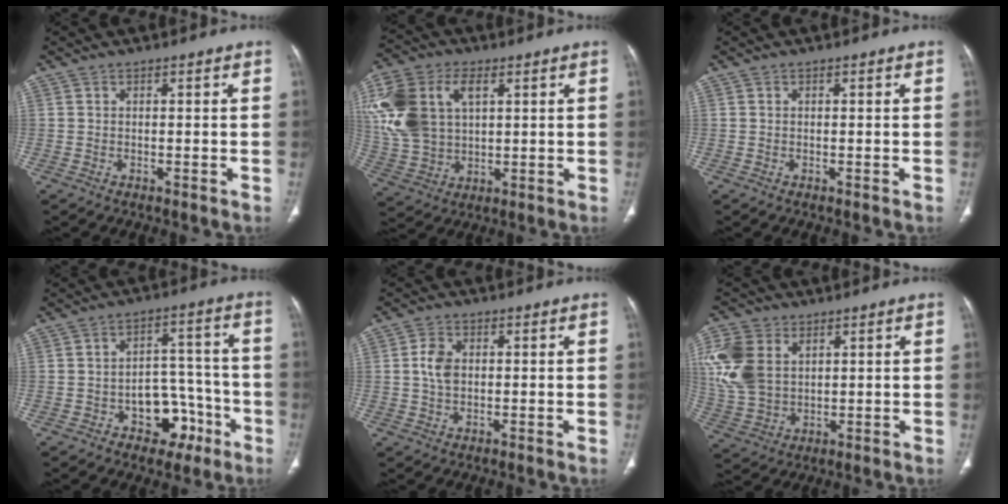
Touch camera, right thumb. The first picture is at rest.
{"total": 17.5, "force": [4.8, 11.4, 12.4], "torque": [-0.263, 0.005, 0.096]}
{"total": 0.0}
{"total": 10.0, "force": [-4.7, 7.0, 5.4], "torque": [-0.032, 0.056, -0.061]}
{"total": 4.8, "force": [0.5, 3.3, 3.4], "torque": [-0.063, 0.002, 0.007]}
{"total": 13.3, "force": [3.8, 9.4, 8.7], "torque": [-0.182, -0.003, 0.081]}